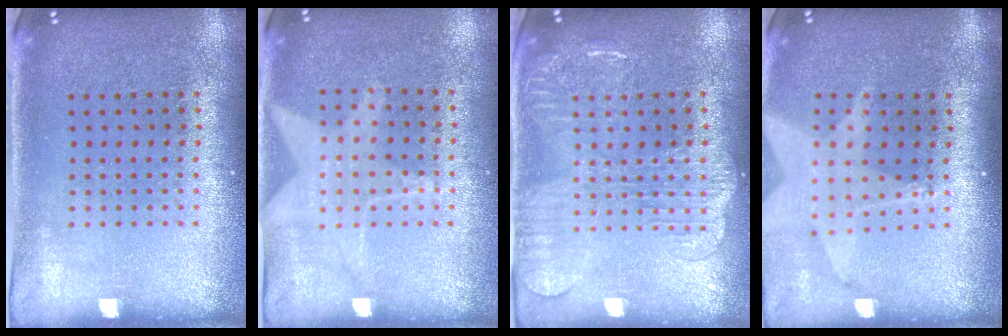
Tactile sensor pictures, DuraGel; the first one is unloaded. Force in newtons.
{"total": 1.1, "press": 0.9, "slide": 0.6}
{"total": 1.9, "press": 1.8, "slide": 0.5}
{"total": 2.0, "press": 1.6, "slide": 1.3}